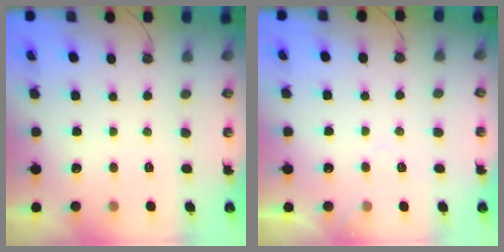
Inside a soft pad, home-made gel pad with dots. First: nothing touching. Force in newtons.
{"total": 5.7, "press": 5.6, "slide": 0.9}